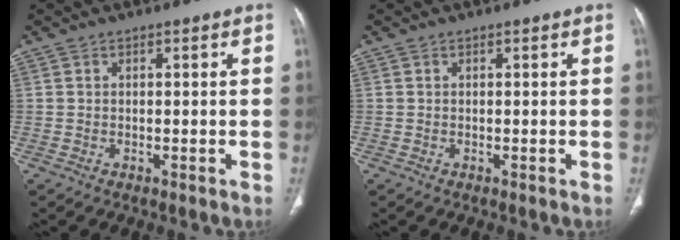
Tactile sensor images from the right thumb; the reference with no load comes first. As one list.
[{"total": 0.0}]